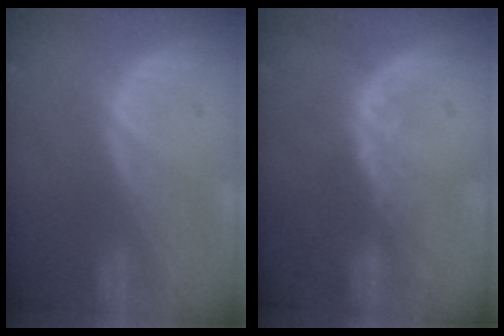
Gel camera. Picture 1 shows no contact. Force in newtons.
{"total": 2.6, "press": 2.1, "slide": 1.5}